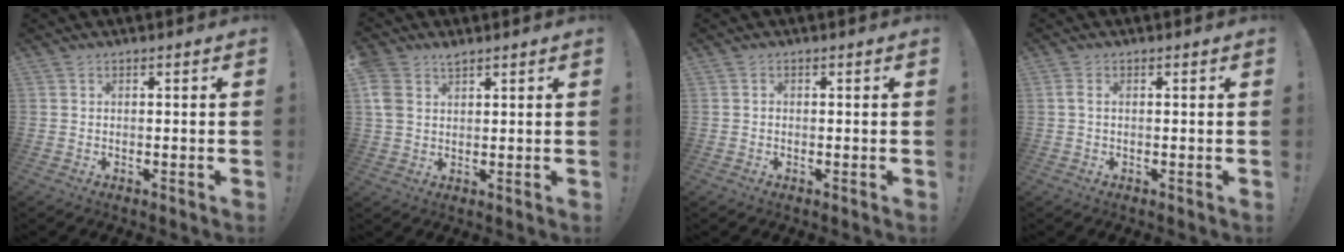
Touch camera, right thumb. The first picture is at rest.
{"total": 5.2, "force": [2.6, 3.6, 2.7], "torque": [-0.046, -0.010, 0.051]}
{"total": 0.7, "force": [-0.5, 0.5, 0.1], "torque": [-0.003, 0.003, -0.010]}
{"total": 1.5, "force": [0.1, 0.5, 1.4], "torque": [-0.029, 0.003, 0.001]}